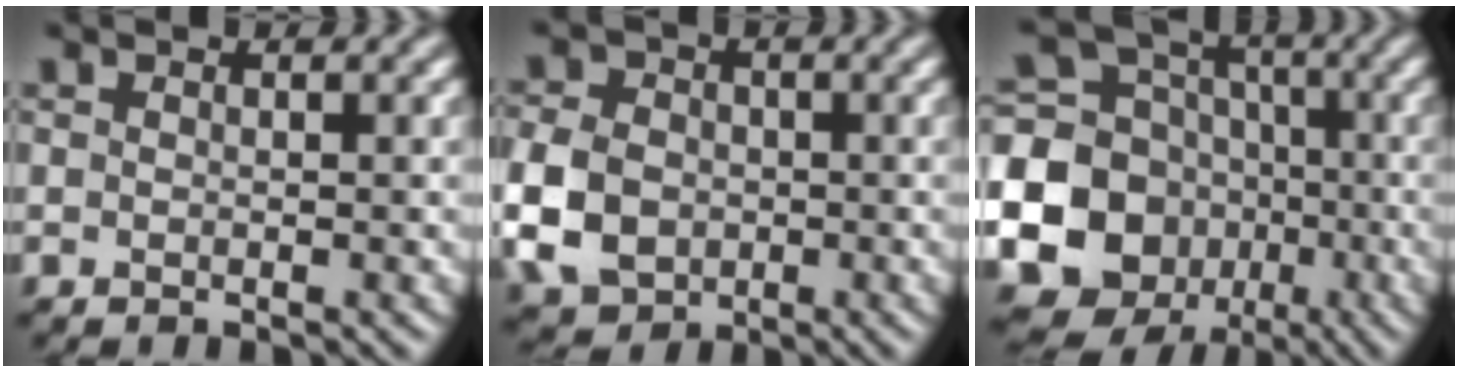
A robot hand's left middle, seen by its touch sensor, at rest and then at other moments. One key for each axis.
{"total": 6.5, "fx": -1.3, "fy": 5.4, "fz": 3.5, "tx": -0.093, "ty": 0.000, "tz": -0.036}
{"total": 18.8, "fx": -5.0, "fy": 17.4, "fz": 5.2, "tx": -0.142, "ty": -0.033, "tz": -0.106}